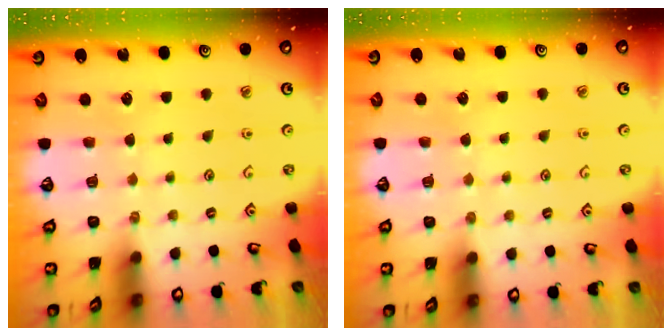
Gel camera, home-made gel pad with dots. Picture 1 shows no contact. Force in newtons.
{"total": 0.9, "press": 0.9, "slide": 0.1}